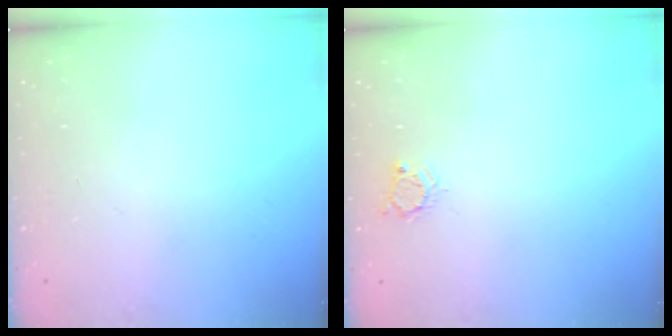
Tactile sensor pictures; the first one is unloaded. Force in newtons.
{"total": 3.9, "press": 3.9, "slide": 0.2}